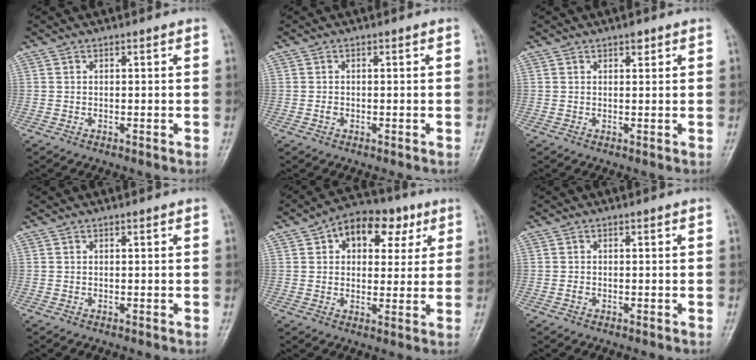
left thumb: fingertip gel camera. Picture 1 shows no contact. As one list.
[{"total": 0.9, "force": [-0.3, 0.7, 0.6], "torque": [-0.006, 0.001, -0.006]}, {"total": 1.4, "force": [0.9, 0.7, 0.8], "torque": [-0.005, -0.003, 0.011]}, {"total": 0.0}, {"total": 12.5, "force": [5.1, 8.2, 7.9], "torque": [-0.065, 0.007, 0.069]}, {"total": 0.8, "force": [-0.3, 0.5, 0.5], "torque": [-0.006, 0.000, -0.008]}]